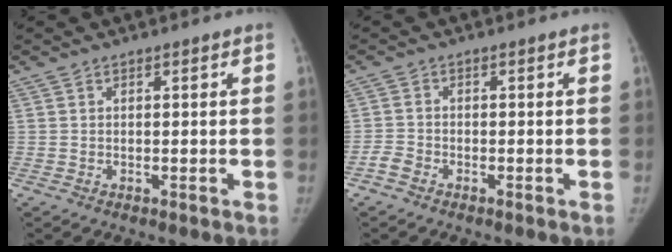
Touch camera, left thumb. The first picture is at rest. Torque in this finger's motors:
{"motor_torque": [-0.52, 0.40, -0.29, 0.36, -0.01]}